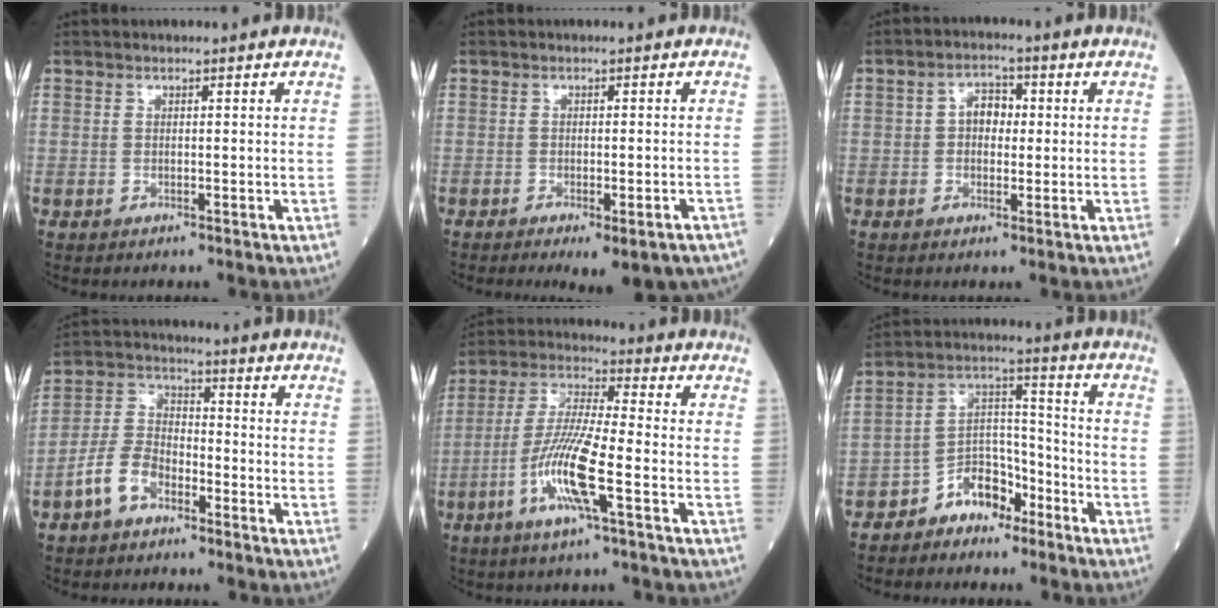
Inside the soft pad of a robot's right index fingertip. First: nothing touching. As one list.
[{"total": 7.7, "force": [-5.9, 1.8, 4.7], "torque": [-0.047, -0.007, -0.074]}, {"total": 3.9, "force": [0.3, 2.6, 2.9], "torque": [-0.049, 0.016, 0.004]}, {"total": 7.2, "force": [-4.0, 4.0, 4.3], "torque": [-0.101, 0.016, -0.085]}, {"total": 11.2, "force": [-4.1, 0.5, 10.4], "torque": [-0.215, -0.005, -0.086]}, {"total": 7.4, "force": [-5.4, 4.2, 3.0], "torque": [-0.052, 0.028, -0.098]}]